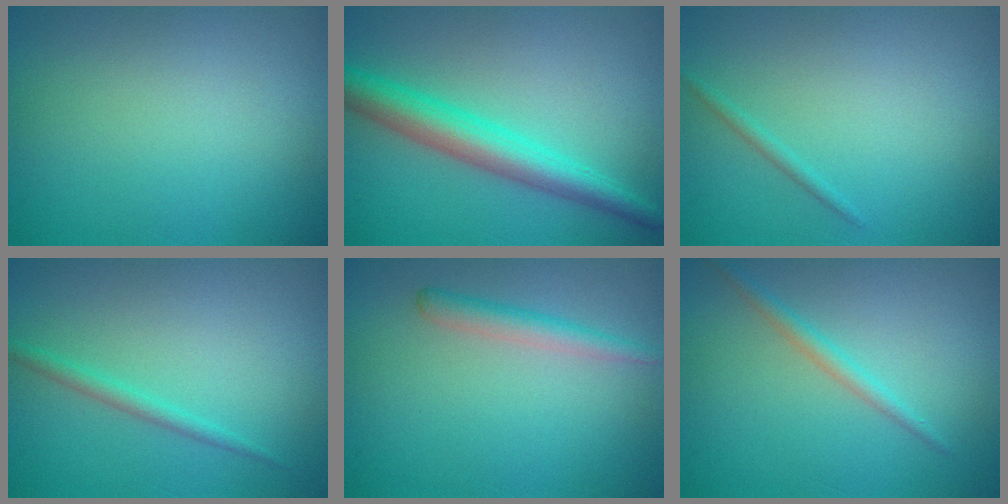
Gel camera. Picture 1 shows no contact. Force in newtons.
{"total": 4.7, "press": 4.7, "slide": 0.1}
{"total": 0.7, "press": 0.7, "slide": 0.1}
{"total": 1.2, "press": 1.2, "slide": 0.1}
{"total": 1.7, "press": 1.7, "slide": 0.1}
{"total": 1.3, "press": 1.3, "slide": 0.1}